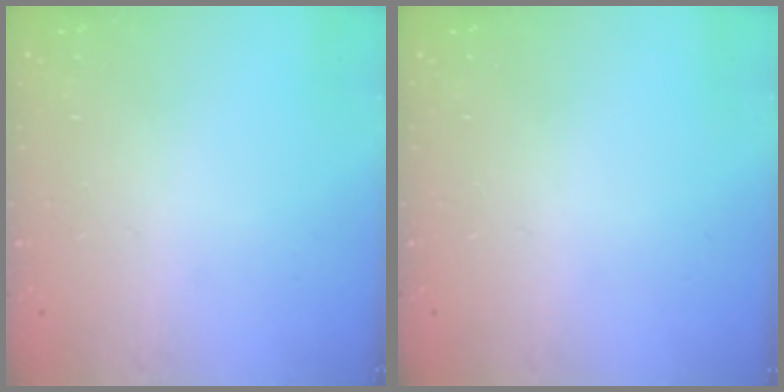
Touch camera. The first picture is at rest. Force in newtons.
{"total": 0.0}